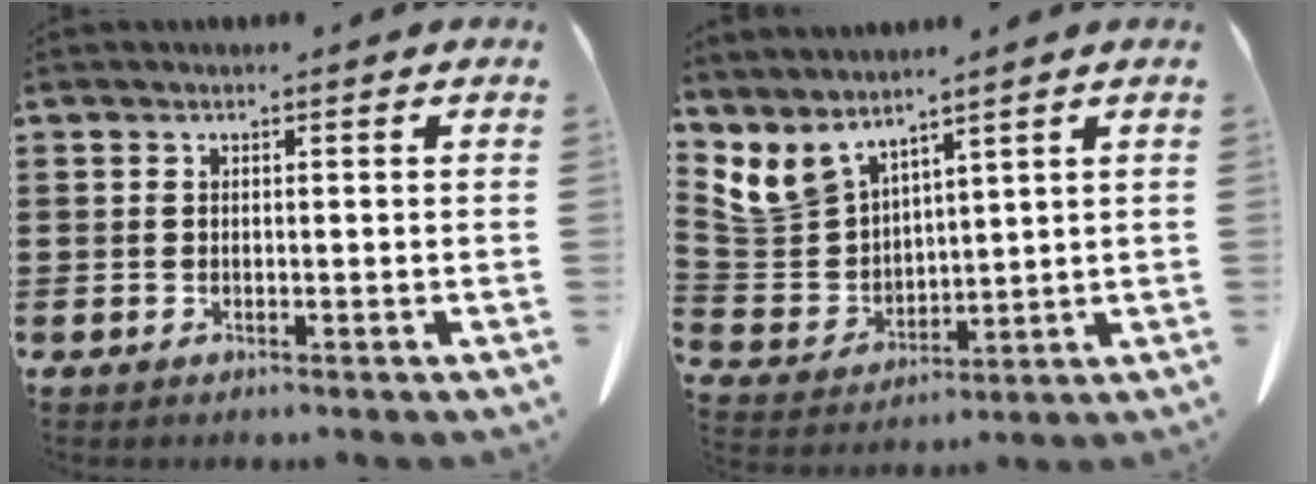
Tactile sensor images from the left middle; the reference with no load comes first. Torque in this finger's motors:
{"motor_torque": [2.14, 0.00, -0.11, -0.03]}